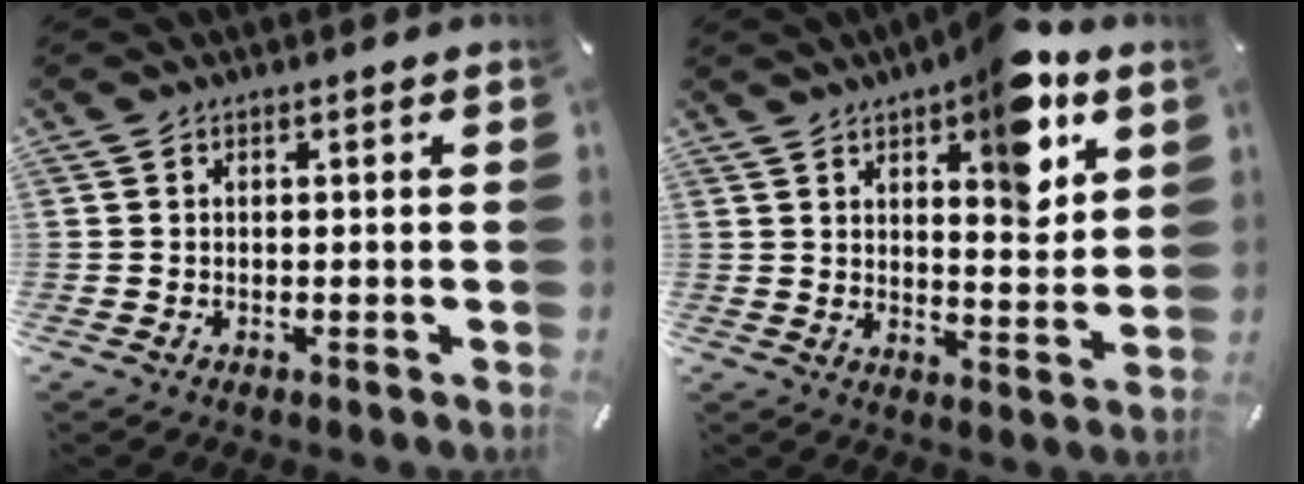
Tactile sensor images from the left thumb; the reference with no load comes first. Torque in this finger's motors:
{"motor_torque": [2.22, 2.24, 1.80, -0.97, 0.41]}